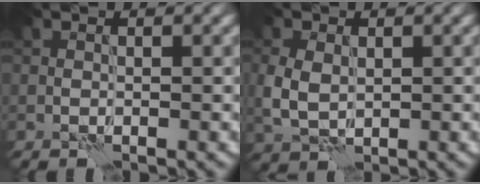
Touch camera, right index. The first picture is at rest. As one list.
[{"total": 3.3, "force": [0.4, 2.5, 2.1], "torque": [-0.055, -0.002, 0.007]}]